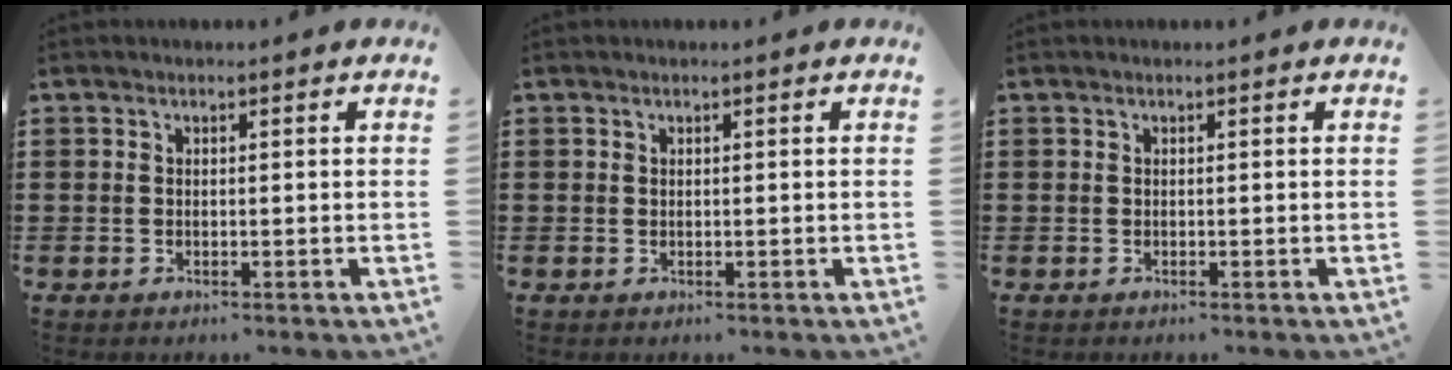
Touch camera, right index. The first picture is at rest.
{"total": 0.0}
{"total": 0.0}